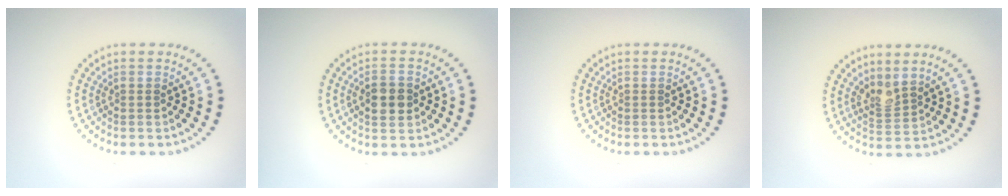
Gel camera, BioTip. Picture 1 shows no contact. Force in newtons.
{"total": 2.6, "press": 2.6, "slide": 0.3}
{"total": 0.0}
{"total": 2.1, "press": 1.5, "slide": 1.5}